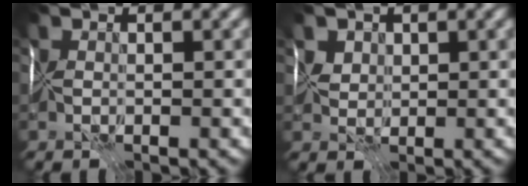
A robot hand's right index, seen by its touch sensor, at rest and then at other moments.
{"total": 2.0, "force": [1.7, 1.0, 0.3], "torque": [0.003, 0.003, 0.034]}